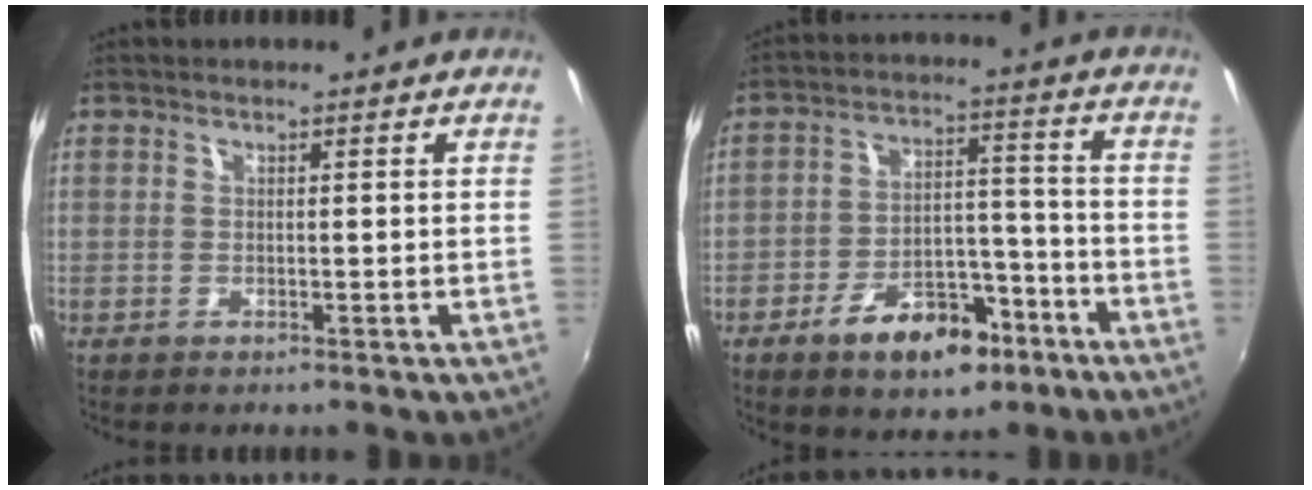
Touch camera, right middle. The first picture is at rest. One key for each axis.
{"total": 12.1, "fx": -7.4, "fy": 6.6, "fz": 7.0, "tx": -0.126, "ty": 0.024, "tz": -0.106}